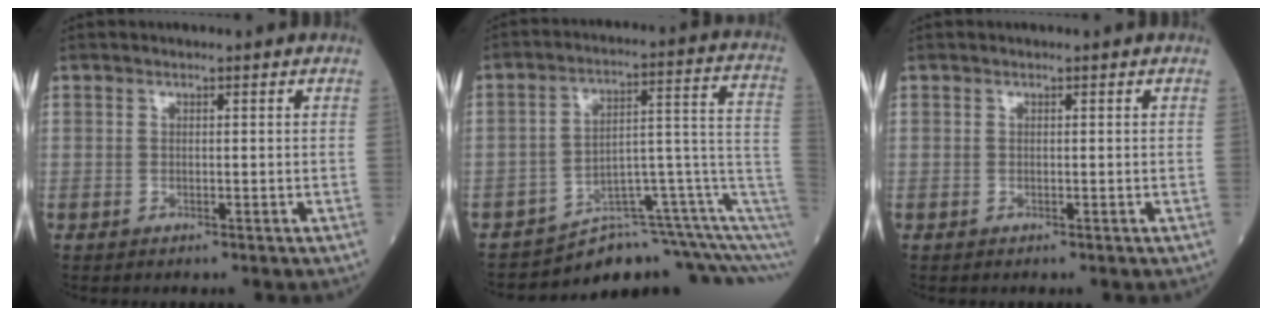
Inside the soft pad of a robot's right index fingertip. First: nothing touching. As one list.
[{"total": 13.7, "force": [-11.5, 0.9, 7.4], "torque": [-0.068, 0.097, -0.165]}, {"total": 0.0}]